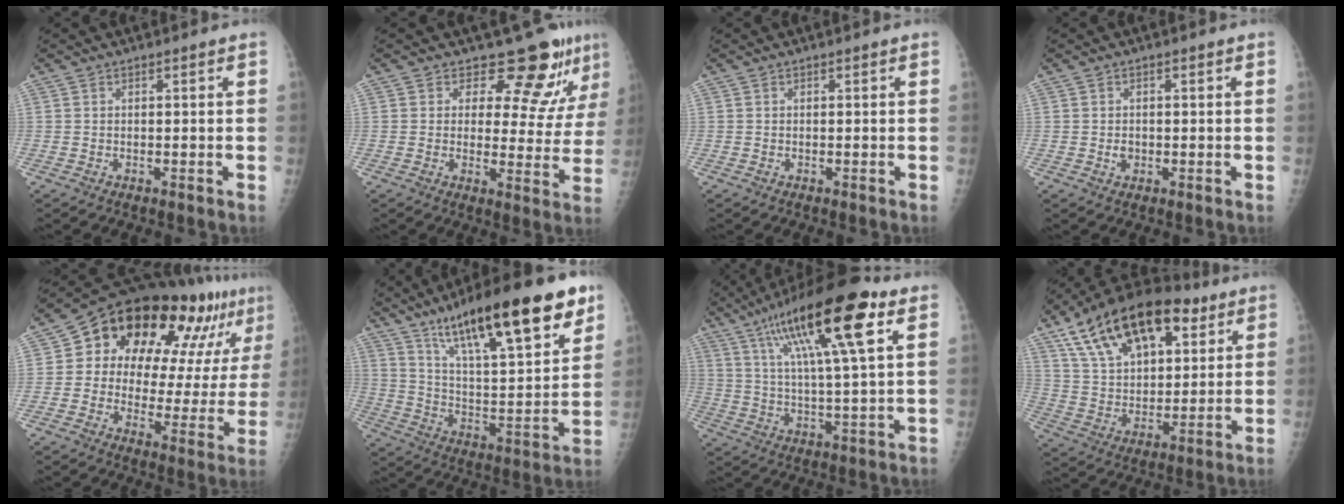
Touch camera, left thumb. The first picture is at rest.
{"total": 10.7, "force": [8.9, 4.4, 4.0], "torque": [-0.015, -0.070, 0.103]}
{"total": 0.0}
{"total": 1.5, "force": [-0.3, 1.3, 0.6], "torque": [-0.004, 0.002, -0.003]}
{"total": 25.3, "force": [12.8, 11.5, 18.5], "torque": [-0.225, 0.006, 0.187]}
{"total": 27.0, "force": [16.5, 6.9, 20.2], "torque": [-0.295, -0.045, 0.271]}
{"total": 21.4, "force": [10.4, 4.3, 18.2], "torque": [-0.304, -0.010, 0.173]}
{"total": 24.7, "force": [12.8, 13.0, 16.5], "torque": [-0.263, -0.010, 0.221]}